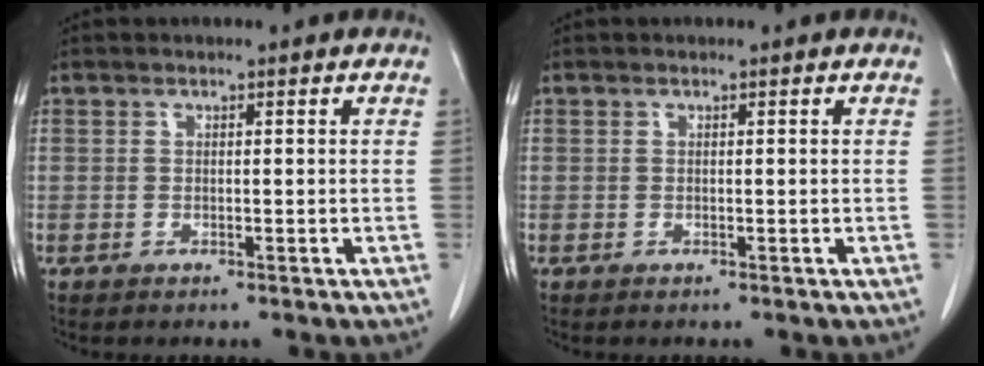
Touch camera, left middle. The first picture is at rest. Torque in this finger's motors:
{"motor_torque": [0.00, 0.00, 0.00, 0.00]}